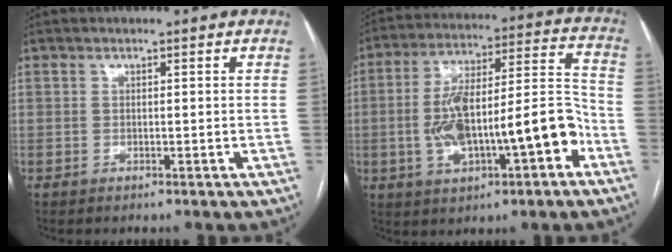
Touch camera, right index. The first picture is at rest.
{"total": 17.6, "force": [-4.9, 4.7, 16.2], "torque": [-0.278, 0.031, -0.068]}